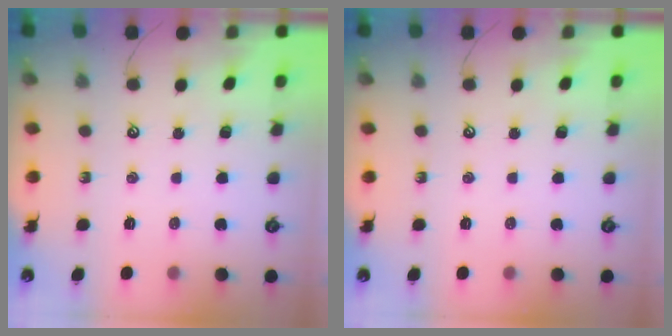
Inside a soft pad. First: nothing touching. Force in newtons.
{"total": 0.0}